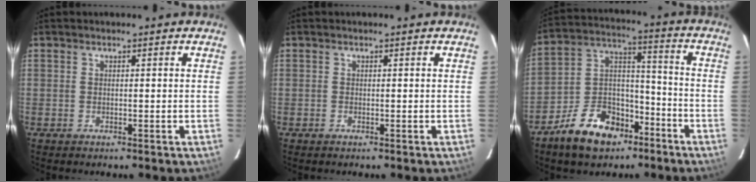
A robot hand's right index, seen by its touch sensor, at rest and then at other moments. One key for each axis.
{"total": 0.0}
{"total": 14.7, "fx": -9.3, "fy": 8.5, "fz": 7.6, "tx": -0.158, "ty": 0.041, "tz": -0.147}